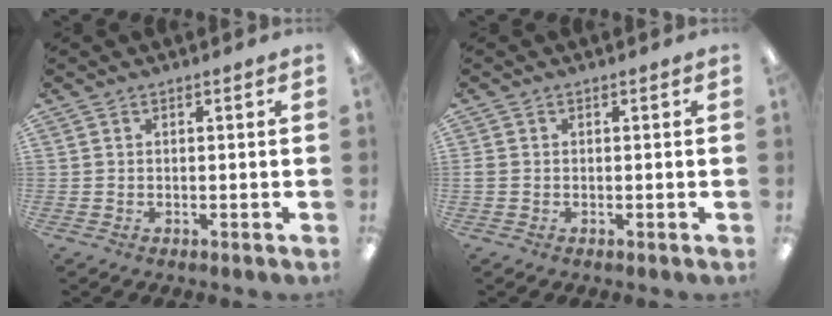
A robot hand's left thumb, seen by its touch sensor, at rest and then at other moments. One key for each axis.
{"total": 0.9, "fx": -0.2, "fy": 0.7, "fz": 0.5, "tx": -0.010, "ty": 0.004, "tz": -0.004}